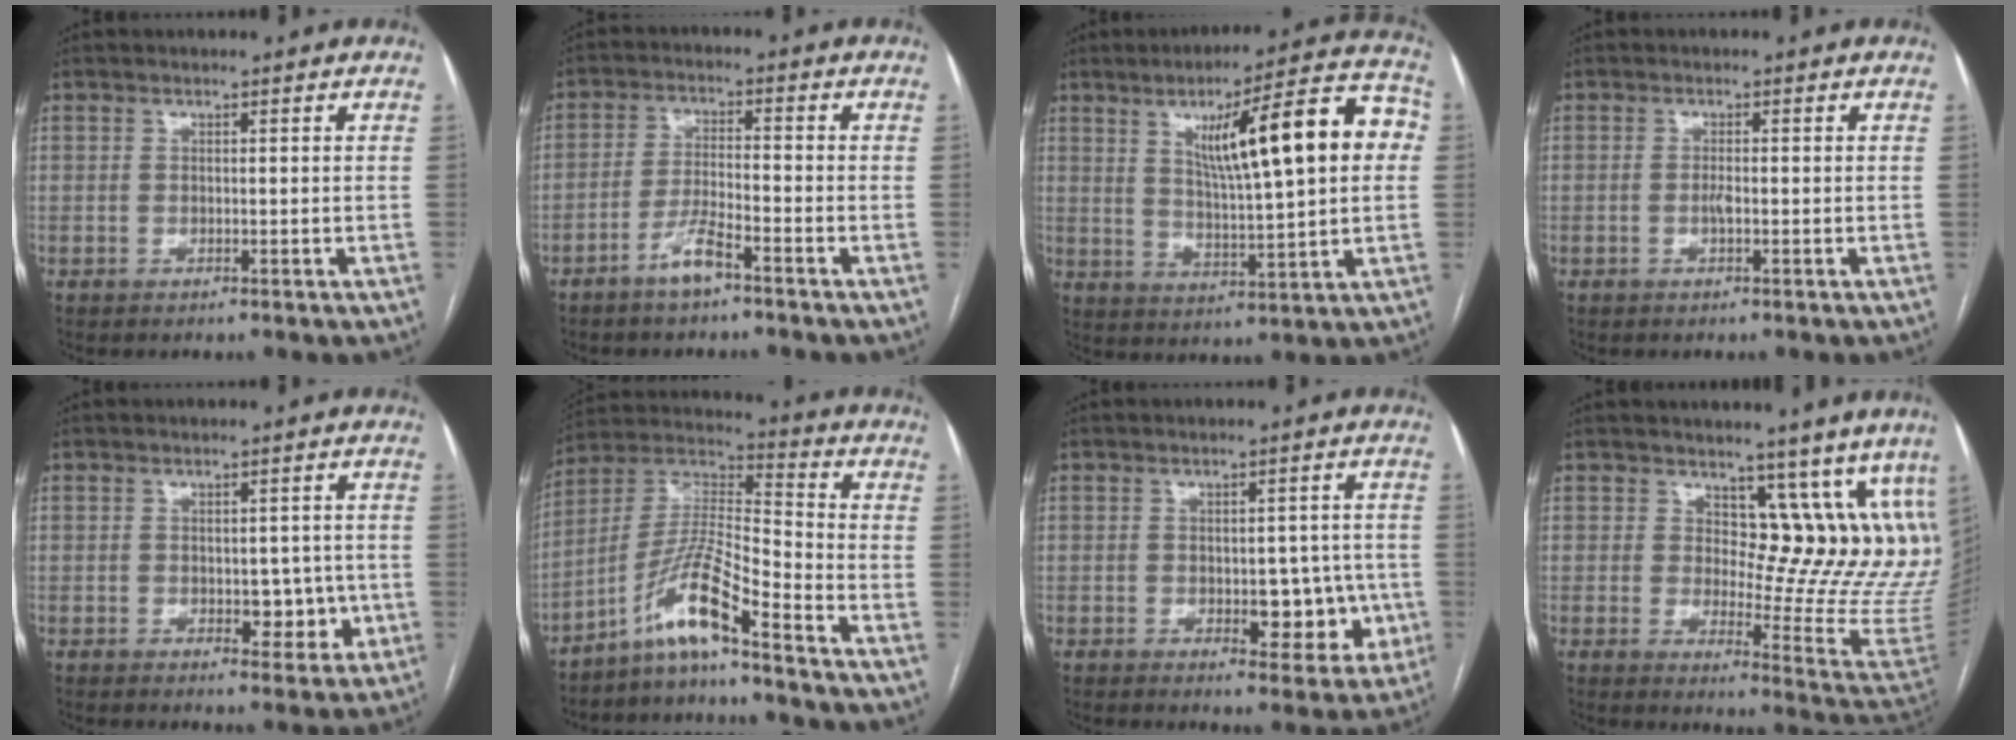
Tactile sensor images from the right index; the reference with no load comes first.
{"total": 4.8, "force": [-3.4, 0.4, 3.3], "torque": [-0.070, 0.000, -0.067]}
{"total": 18.1, "force": [4.4, 2.3, 17.4], "torque": [-0.245, 0.029, 0.063]}
{"total": 1.0, "force": [-0.3, 0.2, 1.0], "torque": [-0.021, 0.000, -0.005]}
{"total": 5.2, "force": [-0.8, 3.1, 4.1], "torque": [-0.042, 0.008, -0.001]}
{"total": 10.5, "force": [-7.6, -0.5, 7.3], "torque": [-0.154, 0.007, -0.146]}
{"total": 7.7, "force": [-1.5, 4.2, 6.3], "torque": [-0.059, 0.014, -0.009]}
{"total": 14.4, "force": [11.0, 5.7, 7.2], "torque": [-0.062, -0.034, 0.118]}